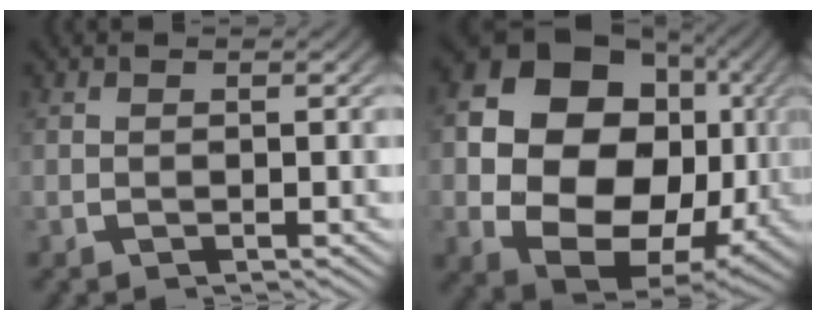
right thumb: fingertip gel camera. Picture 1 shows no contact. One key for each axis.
{"total": 19.6, "fx": 0.2, "fy": 14.4, "fz": 13.3, "tx": -0.268, "ty": -0.051, "tz": 0.014}